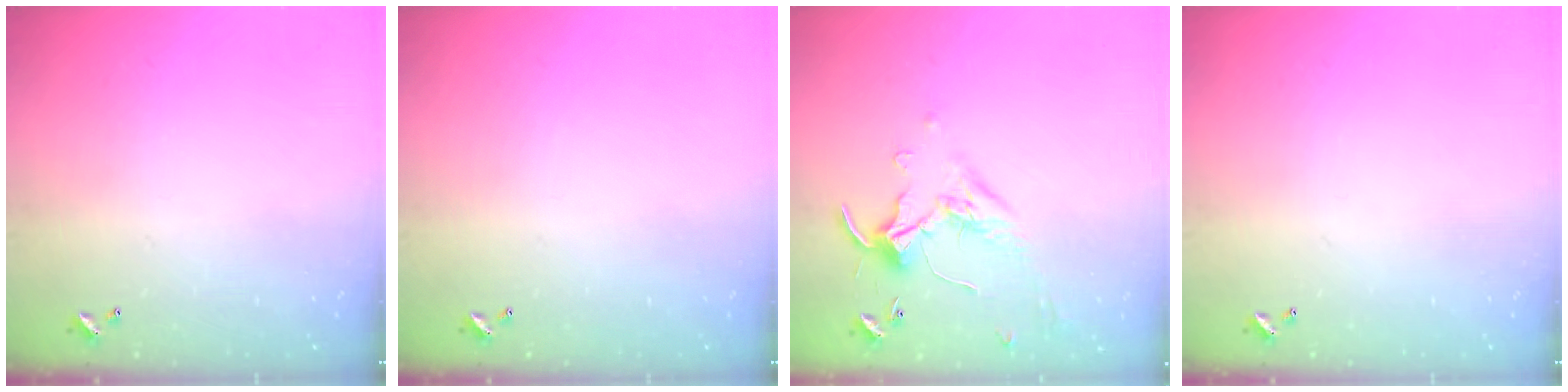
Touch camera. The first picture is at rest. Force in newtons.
{"total": 0.0}
{"total": 0.0}
{"total": 0.0}